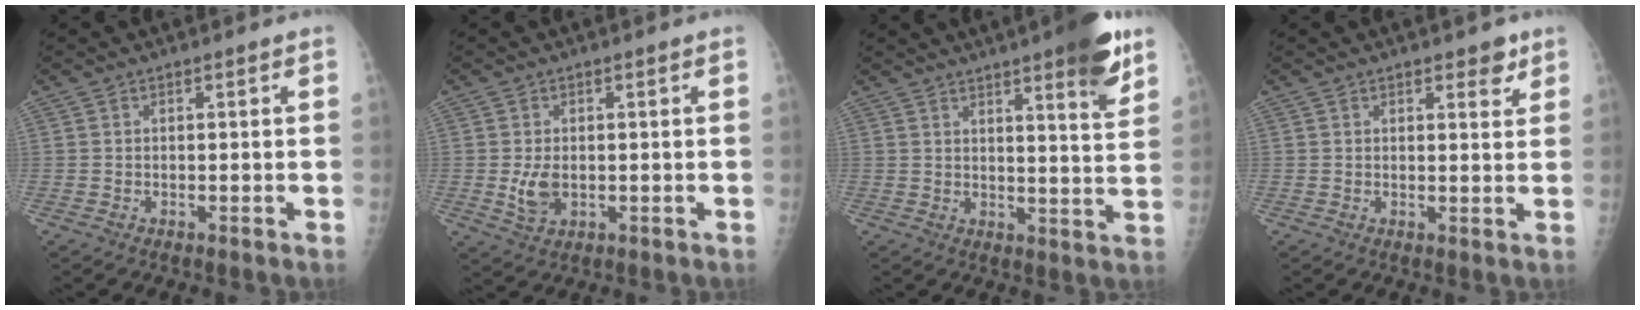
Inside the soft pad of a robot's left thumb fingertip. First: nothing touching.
{"total": 4.2, "force": [-0.3, 2.7, 3.2], "torque": [-0.060, -0.008, 0.001]}
{"total": 11.1, "force": [6.8, 1.7, 8.6], "torque": [-0.096, -0.035, 0.087]}
{"total": 3.3, "force": [2.2, 1.5, 2.1], "torque": [-0.010, -0.011, 0.026]}